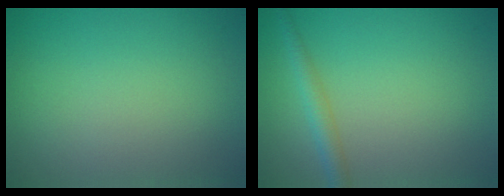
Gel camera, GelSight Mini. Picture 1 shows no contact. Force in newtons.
{"total": 2.1, "press": 2.1, "slide": 0.1}